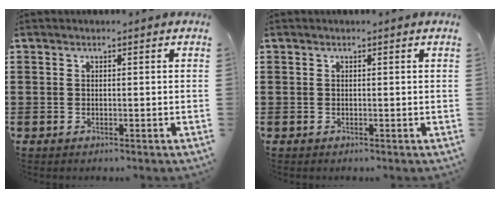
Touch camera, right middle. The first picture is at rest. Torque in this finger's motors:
{"motor_torque": [-0.36, -0.15, 0.03, 0.01]}